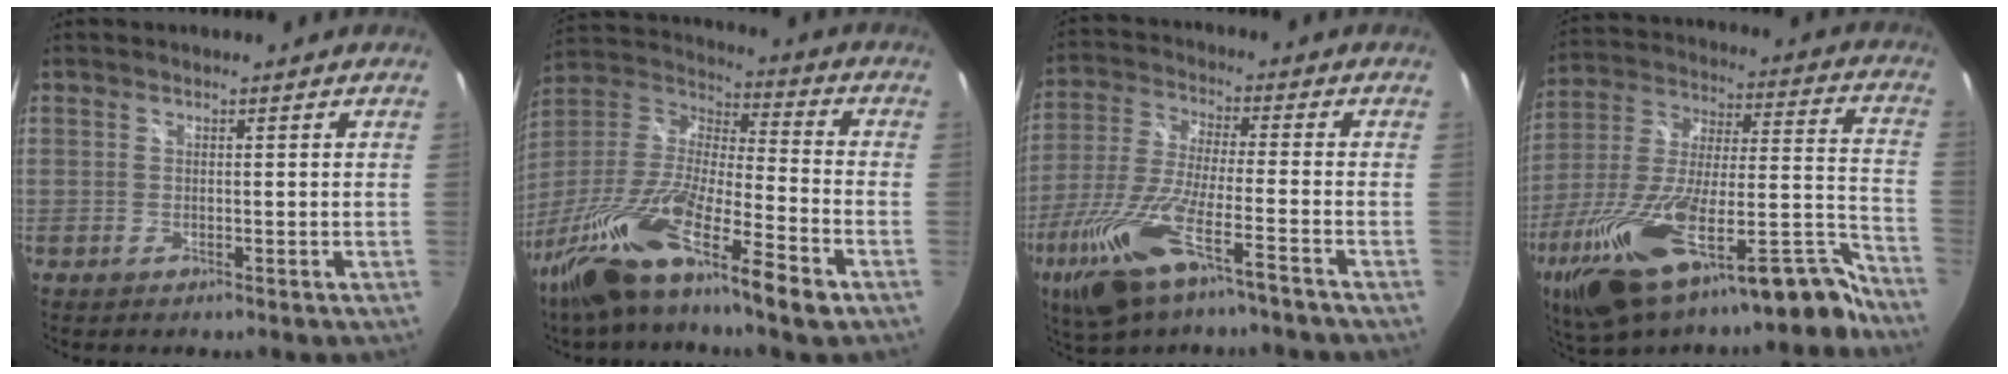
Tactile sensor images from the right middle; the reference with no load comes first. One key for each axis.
{"total": 22.8, "fx": -14.5, "fy": 3.3, "fz": 17.2, "tx": -0.333, "ty": -0.041, "tz": -0.273}
{"total": 17.1, "fx": -10.3, "fy": 3.0, "fz": 13.2, "tx": -0.286, "ty": -0.048, "tz": -0.190}
{"total": 33.7, "fx": -24.6, "fy": 9.1, "fz": 21.2, "tx": -0.358, "ty": -0.038, "tz": -0.384}